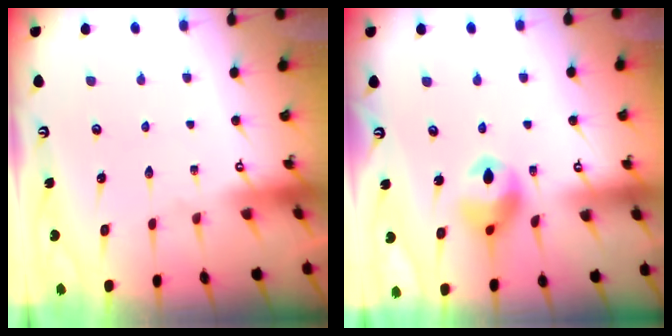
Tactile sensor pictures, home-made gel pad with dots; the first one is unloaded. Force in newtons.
{"total": 11.3, "press": 11.2, "slide": 1.7}